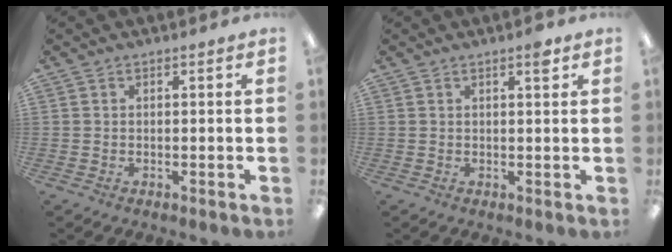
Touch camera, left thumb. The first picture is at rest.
{"total": 2.3, "force": [1.5, 0.5, 1.7], "torque": [-0.022, -0.003, 0.022]}